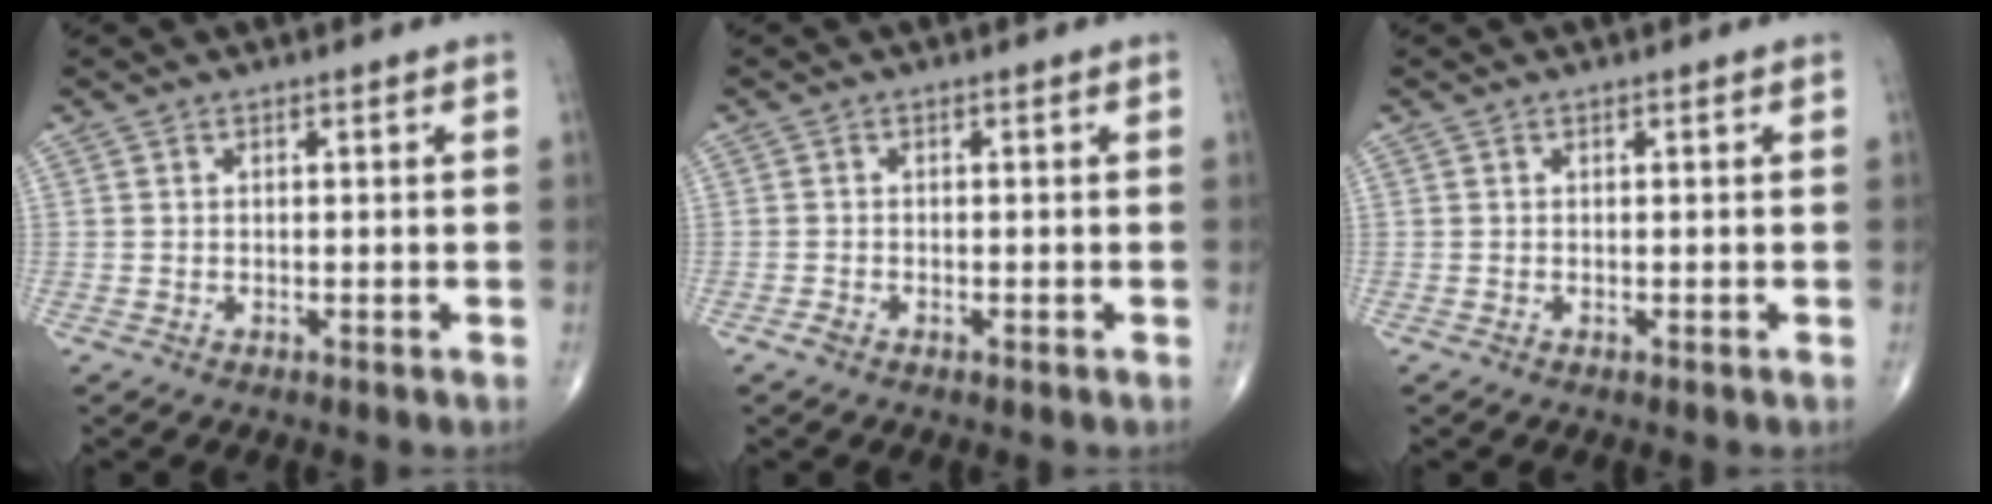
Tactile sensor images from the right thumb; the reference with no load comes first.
{"total": 0.9, "force": [-0.6, 0.5, 0.4], "torque": [-0.013, -0.001, -0.015]}
{"total": 0.0}